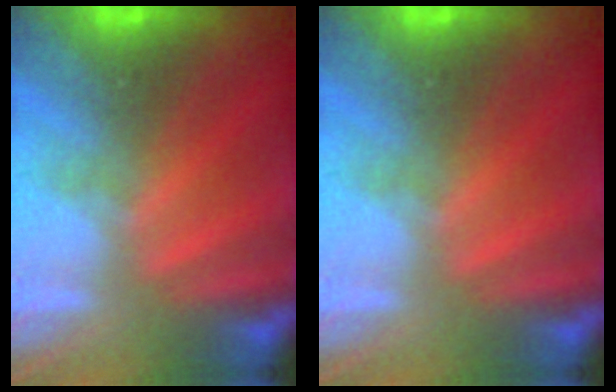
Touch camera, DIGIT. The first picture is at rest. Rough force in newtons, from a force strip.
{"total": 0.0}